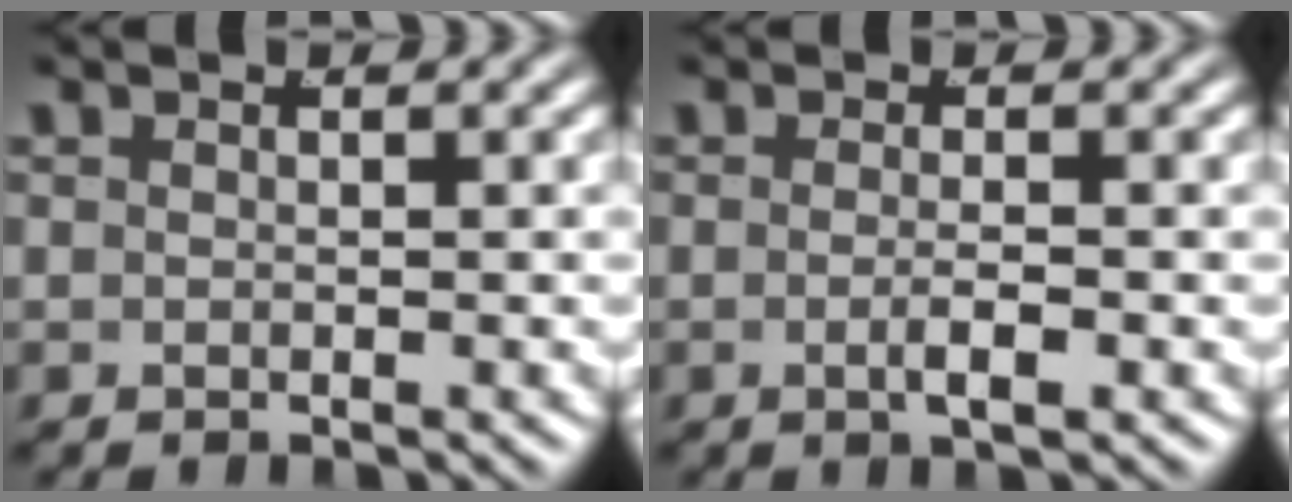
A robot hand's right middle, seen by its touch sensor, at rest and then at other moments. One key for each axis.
{"total": 1.4, "fx": -0.5, "fy": 0.2, "fz": 1.3, "tx": -0.025, "ty": 0.002, "tz": -0.009}